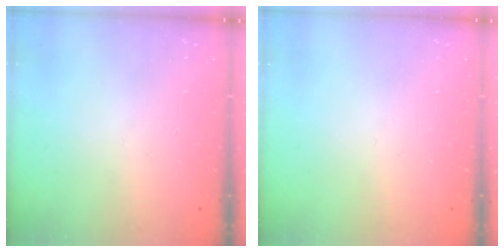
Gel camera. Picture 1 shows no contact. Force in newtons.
{"total": 0.0}